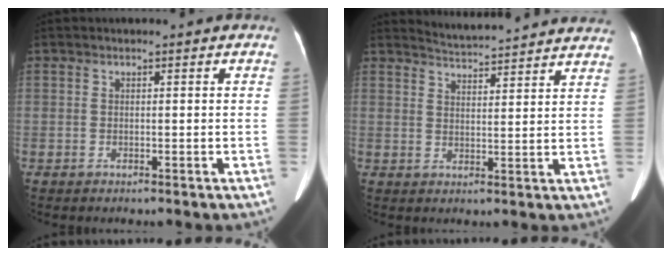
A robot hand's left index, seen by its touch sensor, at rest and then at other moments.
{"total": 13.2, "force": [12.8, 0.7, 3.0], "torque": [-0.043, -0.003, 0.156]}